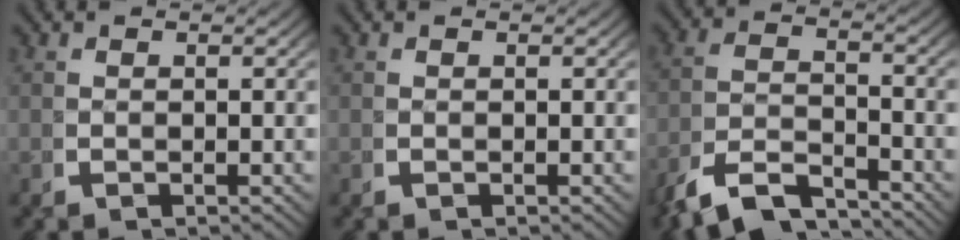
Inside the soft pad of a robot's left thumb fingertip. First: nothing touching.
{"total": 0.0}
{"total": 7.0, "force": [-5.1, 3.1, 3.8], "torque": [-0.074, -0.026, -0.081]}